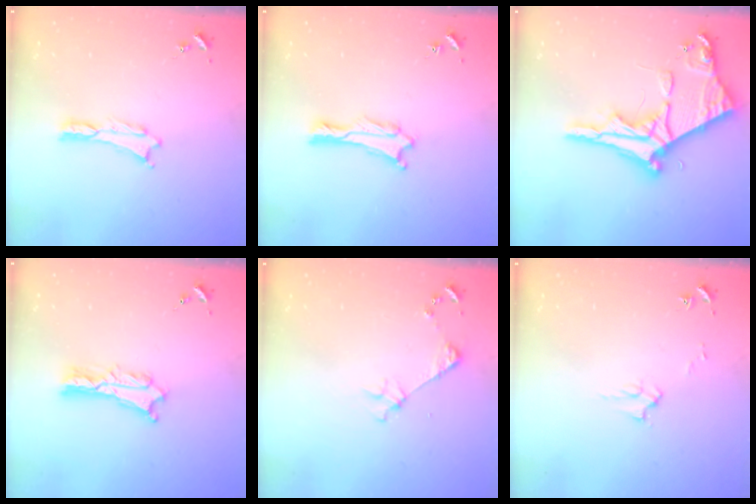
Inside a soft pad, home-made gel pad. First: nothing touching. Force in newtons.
{"total": 0.0}
{"total": 10.0, "press": 10.0, "slide": 0.8}
{"total": 2.7, "press": 2.6, "slide": 0.3}
{"total": 3.2, "press": 3.2, "slide": 0.3}
{"total": 2.6, "press": 2.6, "slide": 0.3}